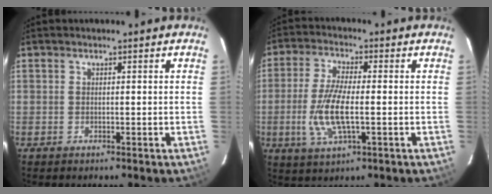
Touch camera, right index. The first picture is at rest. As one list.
[{"total": 9.7, "force": [-1.8, 2.9, 9.1], "torque": [-0.190, -0.008, -0.035]}]